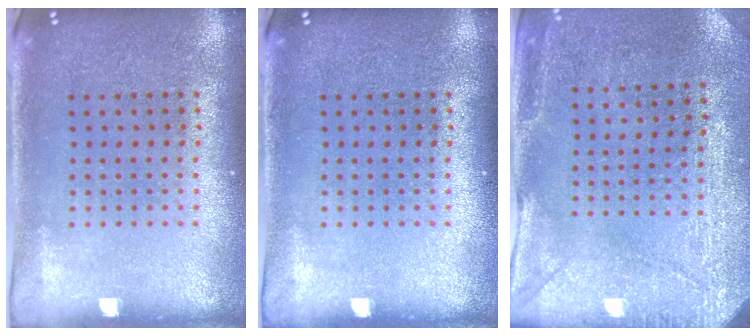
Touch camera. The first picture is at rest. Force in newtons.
{"total": 0.0}
{"total": 3.0, "press": 2.7, "slide": 1.3}